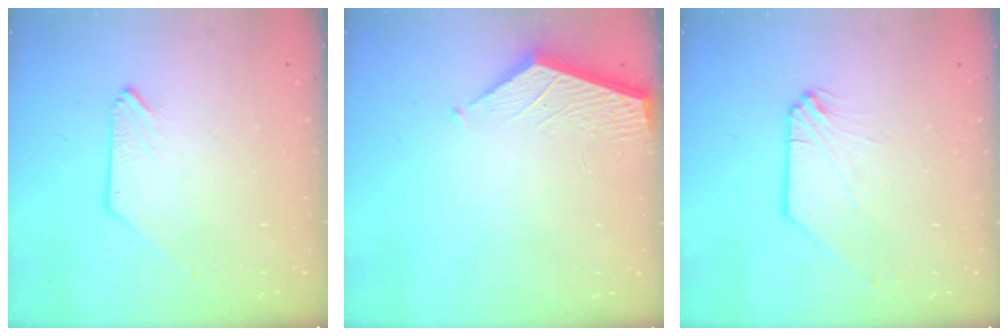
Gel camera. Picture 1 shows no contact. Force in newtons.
{"total": 2.2, "press": 2.2, "slide": 0.2}
{"total": 0.9, "press": 0.9, "slide": 0.1}